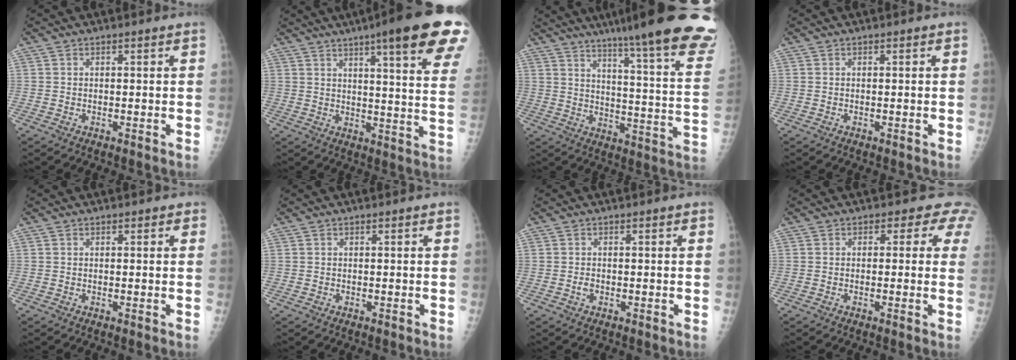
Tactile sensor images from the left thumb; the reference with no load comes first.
{"total": 22.2, "force": [13.6, 2.9, 17.3], "torque": [-0.214, -0.044, 0.165]}
{"total": 29.9, "force": [23.8, 2.4, 18.0], "torque": [-0.208, -0.135, 0.303]}
{"total": 0.0}
{"total": 0.7, "force": [0.3, 0.5, 0.4], "torque": [0.003, 0.001, -0.002]}
{"total": 0.0}
{"total": 1.0, "force": [-0.4, 0.7, 0.6], "torque": [-0.006, 0.001, -0.008]}
{"total": 3.5, "force": [1.8, 2.5, 1.7], "torque": [0.010, -0.004, -0.005]}